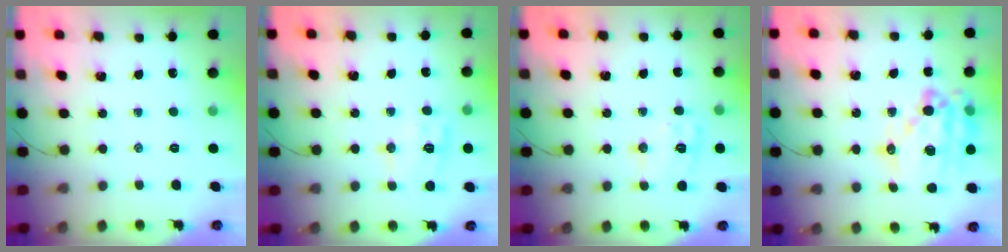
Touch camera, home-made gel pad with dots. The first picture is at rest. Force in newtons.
{"total": 11.3, "press": 11.3, "slide": 0.8}
{"total": 11.1, "press": 11.1, "slide": 0.6}
{"total": 21.4, "press": 20.9, "slide": 4.6}